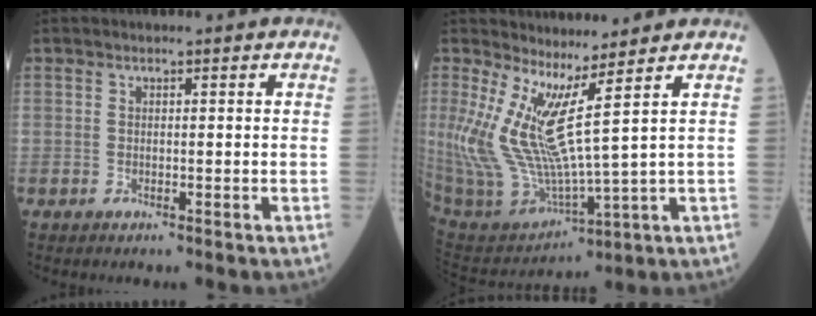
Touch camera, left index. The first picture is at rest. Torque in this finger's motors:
{"motor_torque": [1.18, -0.96, 1.06, 0.21]}